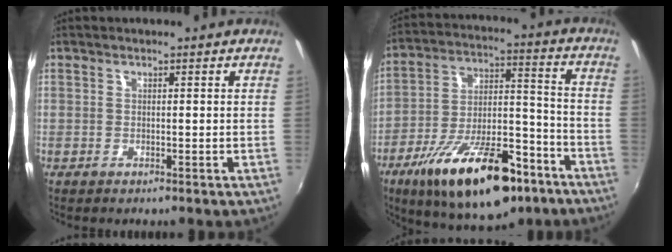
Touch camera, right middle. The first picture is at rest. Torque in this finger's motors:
{"motor_torque": [1.42, -0.71, 1.05, 0.21]}